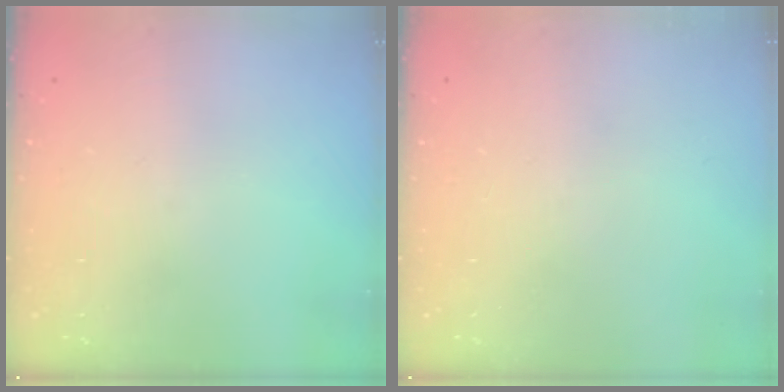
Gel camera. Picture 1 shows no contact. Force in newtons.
{"total": 0.0}